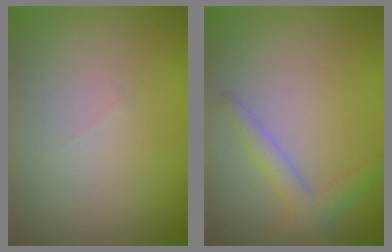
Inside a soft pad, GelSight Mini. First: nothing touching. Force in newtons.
{"total": 2.3, "press": 2.3, "slide": 0.1}